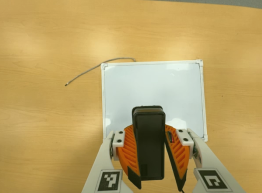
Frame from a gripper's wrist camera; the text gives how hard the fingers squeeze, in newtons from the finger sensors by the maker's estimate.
{"total": 10.6, "left": 10.0, "right": 11.2}